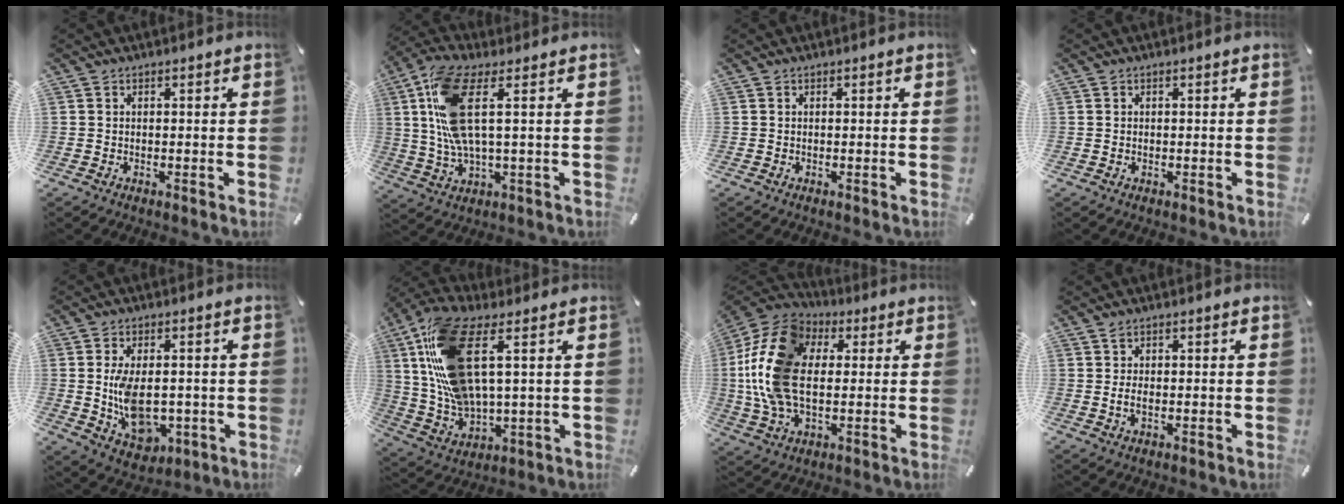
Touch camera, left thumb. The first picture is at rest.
{"total": 13.6, "force": [3.1, 4.4, 12.5], "torque": [-0.272, -0.015, 0.052]}
{"total": 0.0}
{"total": 0.0}
{"total": 10.6, "force": [-0.6, 6.9, 8.0], "torque": [-0.155, -0.004, -0.011]}
{"total": 16.7, "force": [5.2, 6.9, 14.3], "torque": [-0.319, -0.015, 0.090]}
{"total": 17.0, "force": [1.5, 11.7, 12.3], "torque": [-0.295, 0.012, 0.025]}
{"total": 1.9, "force": [0.2, 0.9, 1.7], "torque": [-0.042, -0.001, 0.000]}